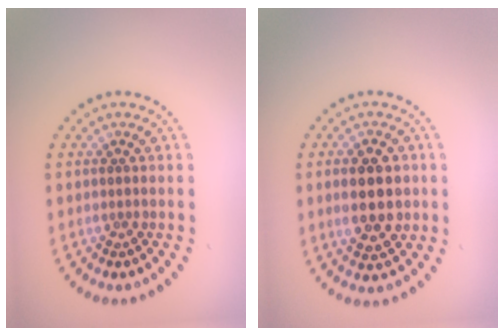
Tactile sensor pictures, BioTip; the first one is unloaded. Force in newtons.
{"total": 5.2, "press": 5.2, "slide": 0.2}